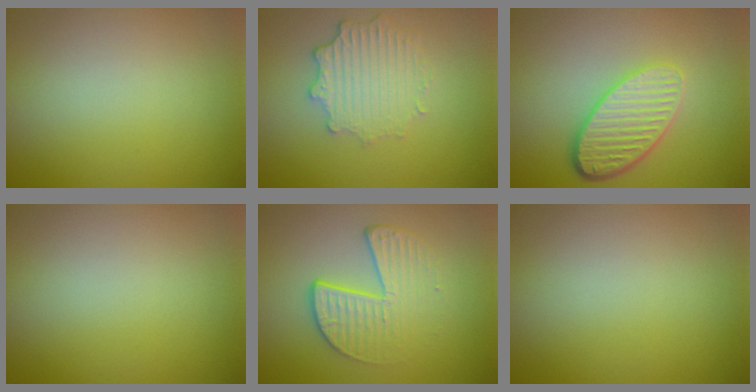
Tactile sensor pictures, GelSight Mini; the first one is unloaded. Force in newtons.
{"total": 3.6, "press": 2.8, "slide": 2.2}
{"total": 5.3, "press": 3.9, "slide": 3.6}
{"total": 0.0}
{"total": 4.5, "press": 2.9, "slide": 3.4}
{"total": 0.0}